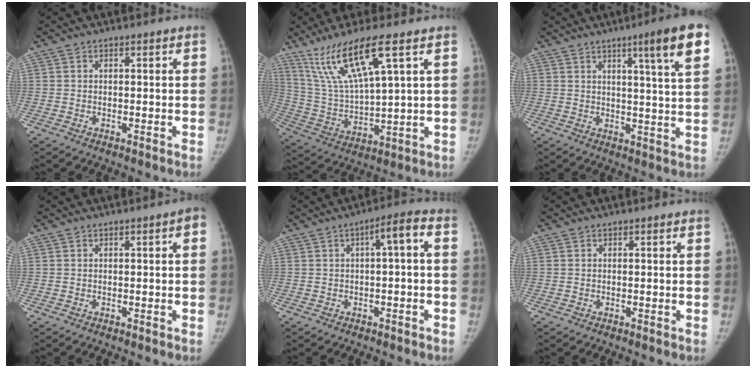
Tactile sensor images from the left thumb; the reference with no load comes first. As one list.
[{"total": 14.8, "force": [8.7, 2.3, 11.8], "torque": [-0.247, -0.035, 0.184]}, {"total": 11.2, "force": [5.8, 0.2, 9.6], "torque": [-0.130, -0.025, 0.076]}, {"total": 1.8, "force": [0.1, 0.4, 1.8], "torque": [-0.023, 0.011, -0.001]}, {"total": 4.3, "force": [-0.2, 0.9, 4.2], "torque": [-0.056, 0.033, -0.009]}, {"total": 0.0}]